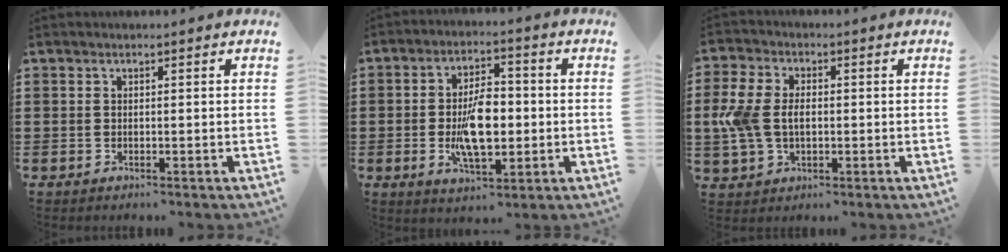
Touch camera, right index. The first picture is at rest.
{"total": 9.4, "force": [-1.2, 4.4, 8.2], "torque": [-0.151, -0.004, -0.028]}
{"total": 6.8, "force": [-0.3, 4.6, 5.0], "torque": [-0.142, 0.001, -0.018]}